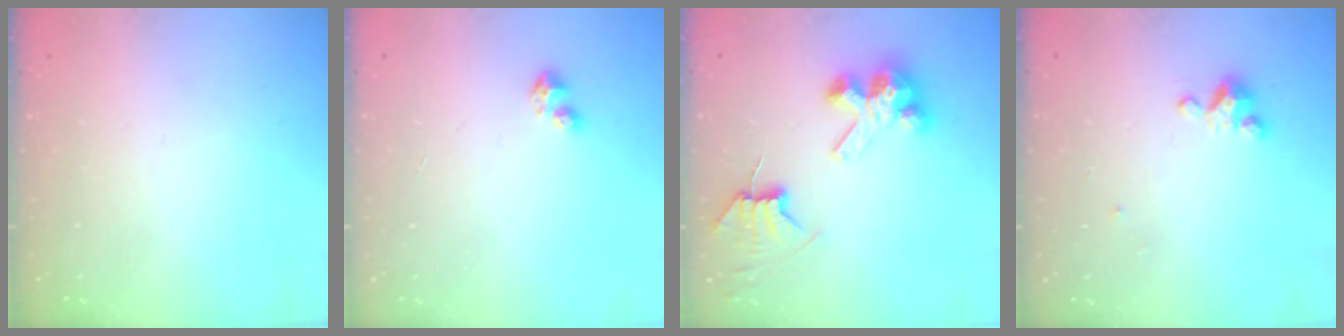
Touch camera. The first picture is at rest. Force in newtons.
{"total": 3.0, "press": 2.9, "slide": 0.3}
{"total": 7.8, "press": 7.7, "slide": 0.6}
{"total": 2.9, "press": 2.9, "slide": 0.3}